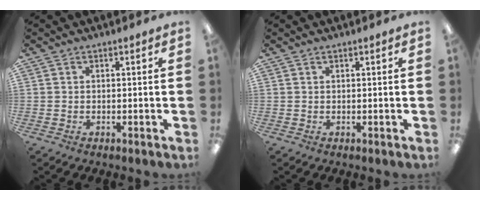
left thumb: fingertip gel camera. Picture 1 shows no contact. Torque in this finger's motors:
{"motor_torque": [0.00, -0.09, -0.28, 0.20, 0.00]}